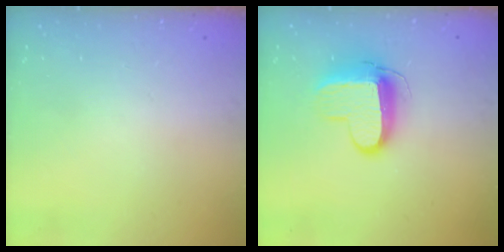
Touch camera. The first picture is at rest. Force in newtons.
{"total": 11.1, "press": 11.1, "slide": 1.0}